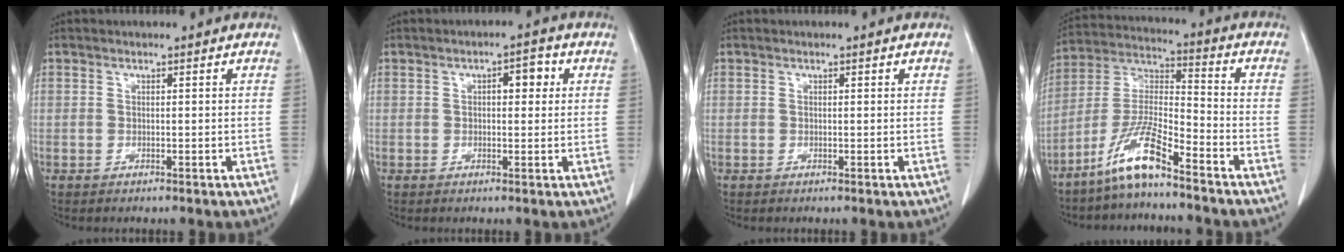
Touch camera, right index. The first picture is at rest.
{"total": 3.3, "force": [0.8, 1.4, 2.9], "torque": [-0.042, 0.015, 0.010]}
{"total": 0.0}
{"total": 10.4, "force": [-7.4, 1.0, 7.2], "torque": [-0.157, -0.005, -0.150]}